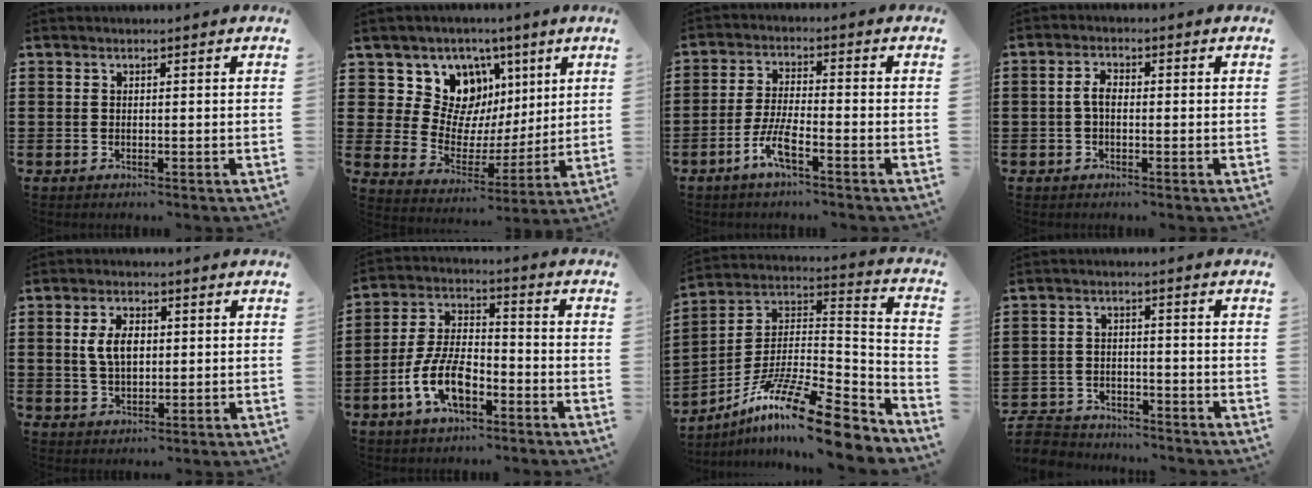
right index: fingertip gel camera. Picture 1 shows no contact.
{"total": 11.0, "force": [5.2, 8.9, 3.9], "torque": [-0.109, -0.035, 0.102]}
{"total": 5.6, "force": [-3.3, 1.0, 4.4], "torque": [-0.103, -0.007, -0.066]}
{"total": 2.7, "force": [-0.4, 1.4, 2.3], "torque": [-0.052, 0.001, -0.010]}
{"total": 5.1, "force": [0.8, 2.9, 4.1], "torque": [-0.086, 0.006, 0.008]}
{"total": 9.3, "force": [-4.2, 4.4, 7.1], "torque": [-0.171, 0.000, -0.085]}
{"total": 15.6, "force": [-11.0, 2.5, 10.8], "torque": [-0.194, 0.024, -0.199]}
{"total": 4.4, "force": [-4.2, 1.1, 0.1], "torque": [-0.019, 0.003, -0.092]}